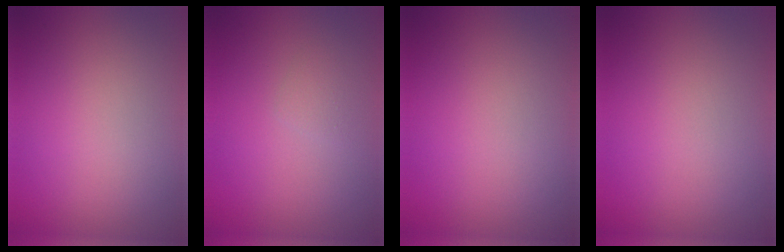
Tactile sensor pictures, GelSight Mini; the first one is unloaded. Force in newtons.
{"total": 0.8, "press": 0.8, "slide": 0.0}
{"total": 0.0}
{"total": 0.0}